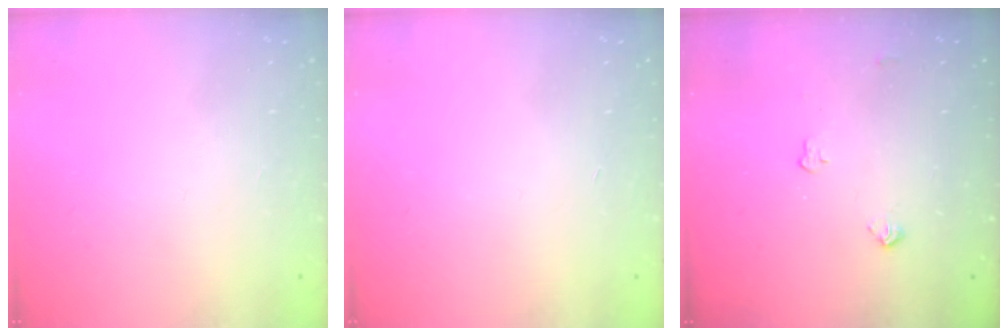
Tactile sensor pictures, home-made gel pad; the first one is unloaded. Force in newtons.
{"total": 0.9, "press": 0.9, "slide": 0.2}
{"total": 4.0, "press": 4.0, "slide": 0.6}